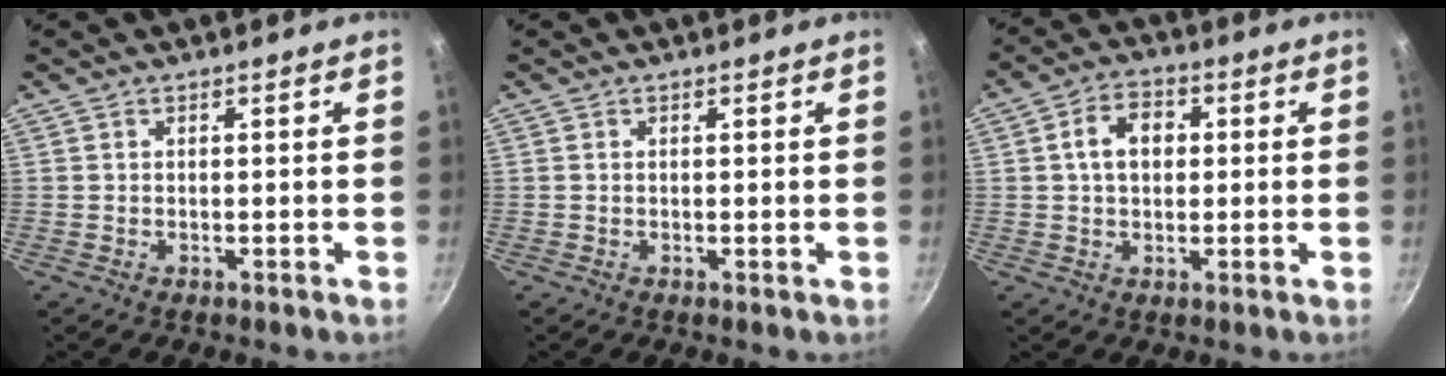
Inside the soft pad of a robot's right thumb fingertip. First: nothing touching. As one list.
[{"total": 0.0}, {"total": 7.1, "force": [1.0, 5.2, 4.8], "torque": [-0.061, 0.013, 0.008]}]